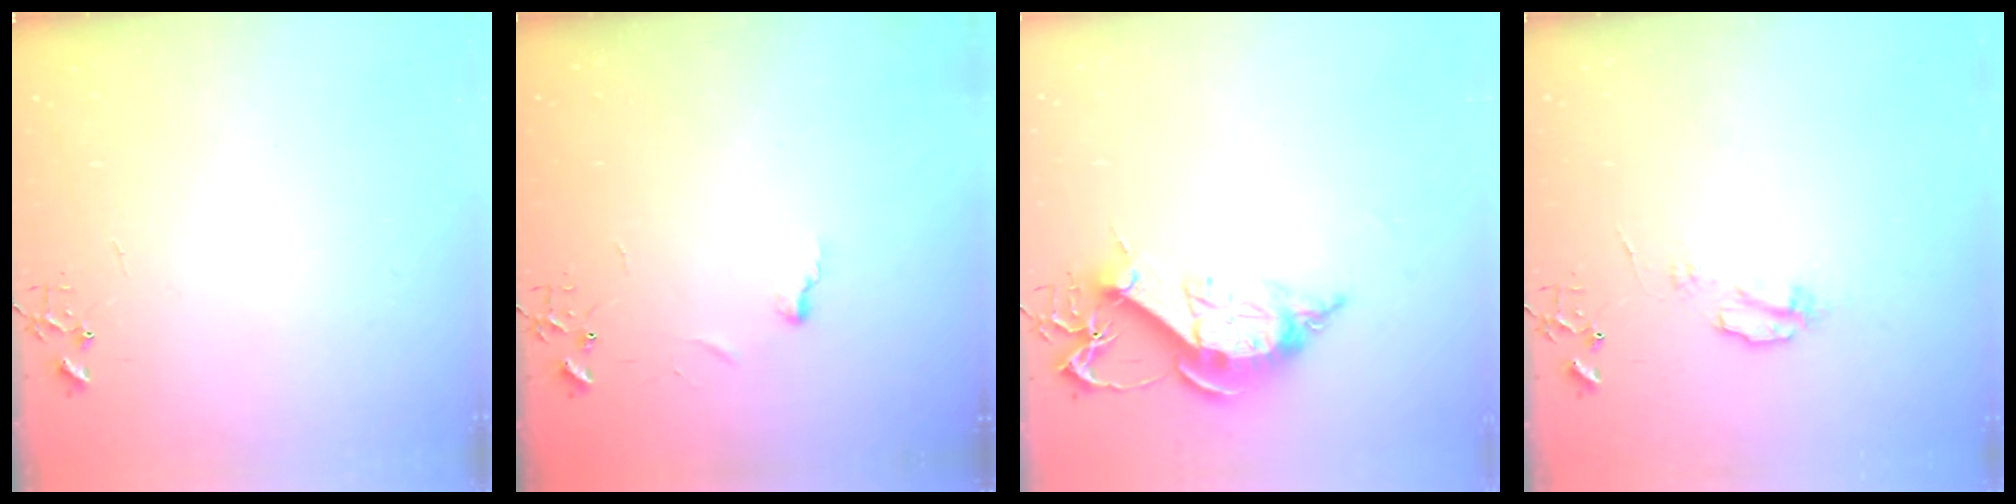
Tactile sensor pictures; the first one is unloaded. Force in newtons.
{"total": 3.4, "press": 3.4, "slide": 0.4}
{"total": 13.0, "press": 12.9, "slide": 1.5}
{"total": 5.1, "press": 5.0, "slide": 0.7}